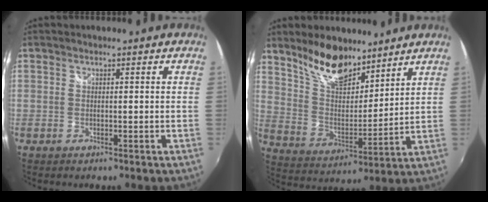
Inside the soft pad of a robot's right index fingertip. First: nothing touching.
{"total": 13.0, "force": [10.0, 5.3, 6.4], "torque": [-0.123, 0.009, 0.191]}